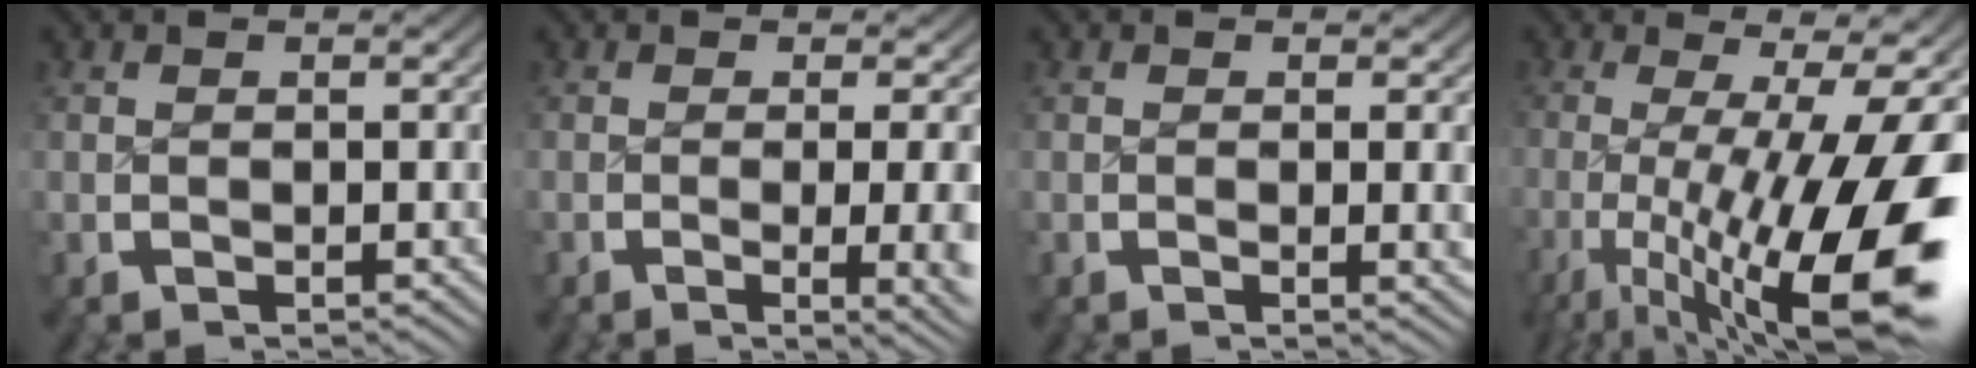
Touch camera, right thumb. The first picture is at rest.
{"total": 4.8, "force": [-1.3, 1.3, 4.4], "torque": [-0.066, -0.011, -0.017]}
{"total": 1.8, "force": [0.0, 0.4, 1.8], "torque": [-0.019, -0.002, -0.001]}
{"total": 15.9, "force": [-4.2, 7.9, 13.1], "torque": [-0.229, -0.058, -0.029]}